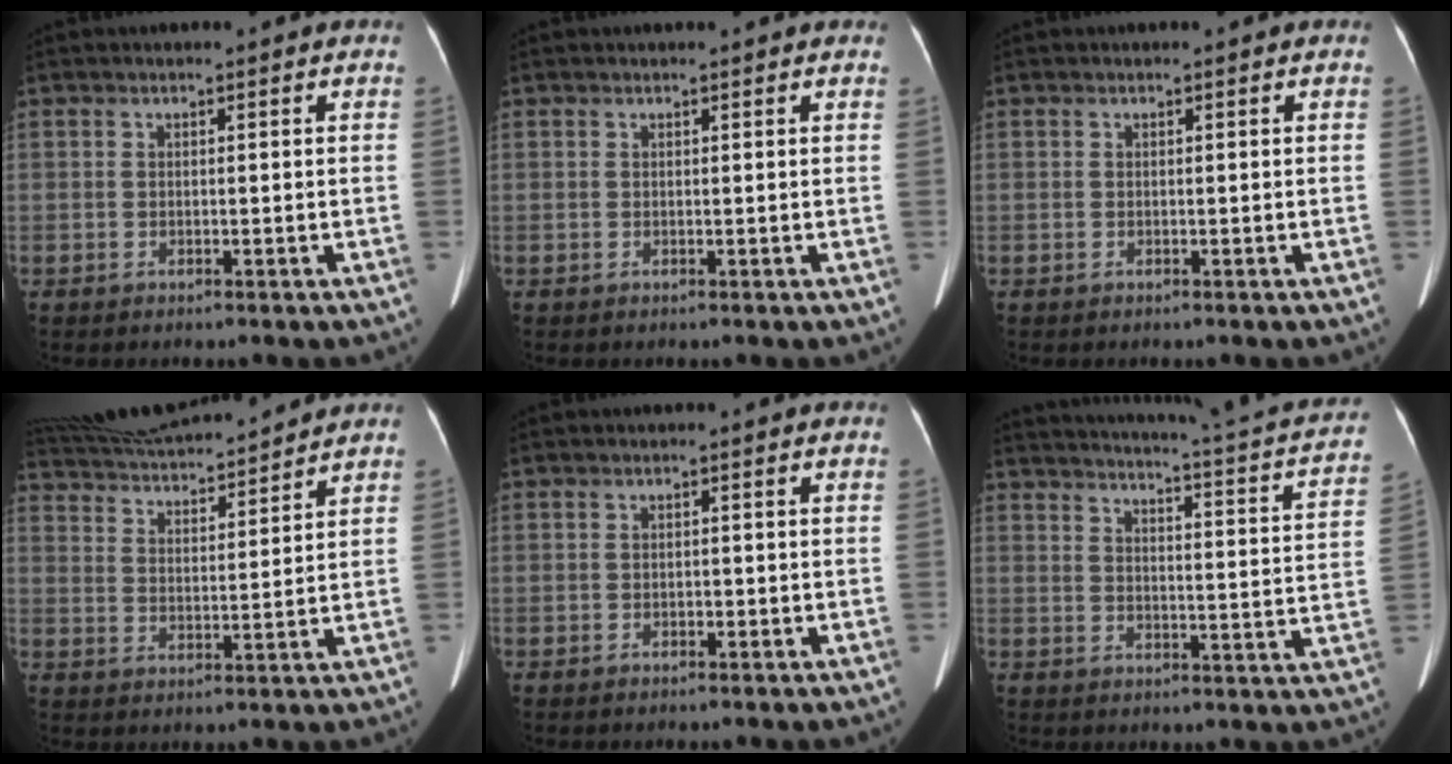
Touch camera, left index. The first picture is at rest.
{"total": 2.5, "force": [2.4, 0.4, 0.8], "torque": [-0.010, 0.022, 0.019]}
{"total": 0.0}
{"total": 16.9, "force": [16.0, 1.5, 5.4], "torque": [-0.100, 0.033, 0.258]}
{"total": 0.8, "force": [-0.3, 0.5, 0.6], "torque": [-0.007, 0.002, -0.006]}
{"total": 23.7, "force": [21.3, 1.5, 10.4], "torque": [-0.147, -0.050, 0.245]}